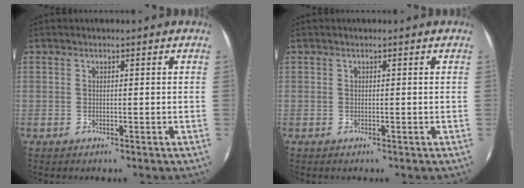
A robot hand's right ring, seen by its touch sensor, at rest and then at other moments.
{"total": 0.0}